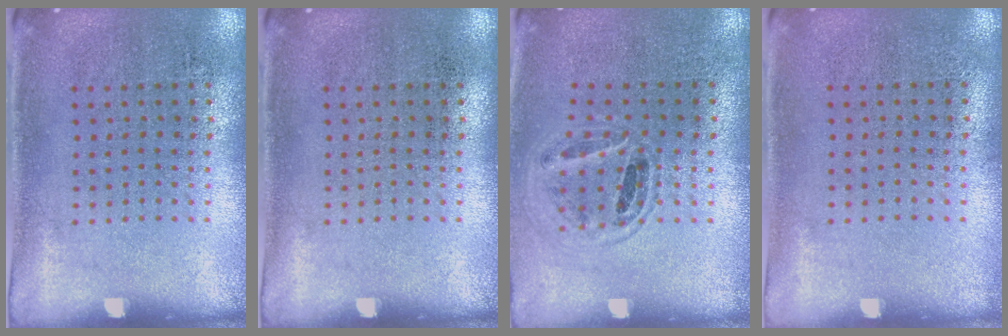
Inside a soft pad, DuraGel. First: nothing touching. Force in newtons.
{"total": 0.0}
{"total": 0.8, "press": 0.8, "slide": 0.1}
{"total": 0.0}